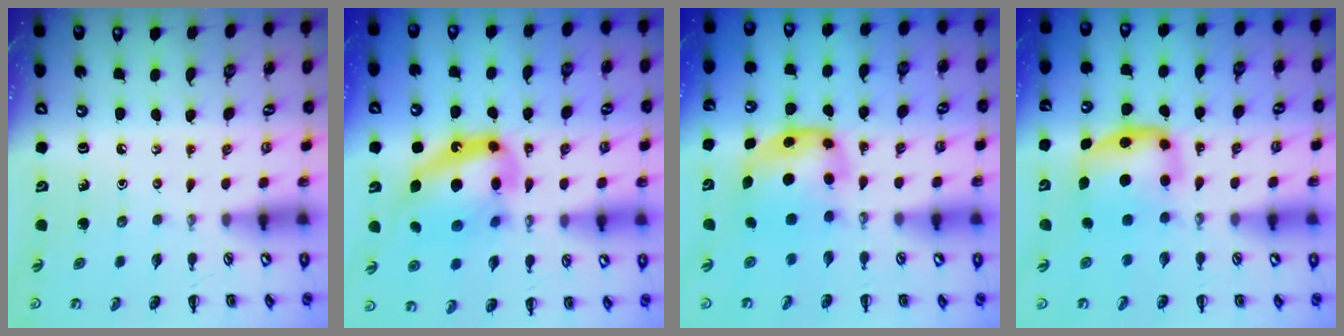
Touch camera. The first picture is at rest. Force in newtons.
{"total": 16.5, "press": 15.9, "slide": 4.4}
{"total": 5.5, "press": 5.4, "slide": 0.8}
{"total": 6.2, "press": 6.2, "slide": 0.8}